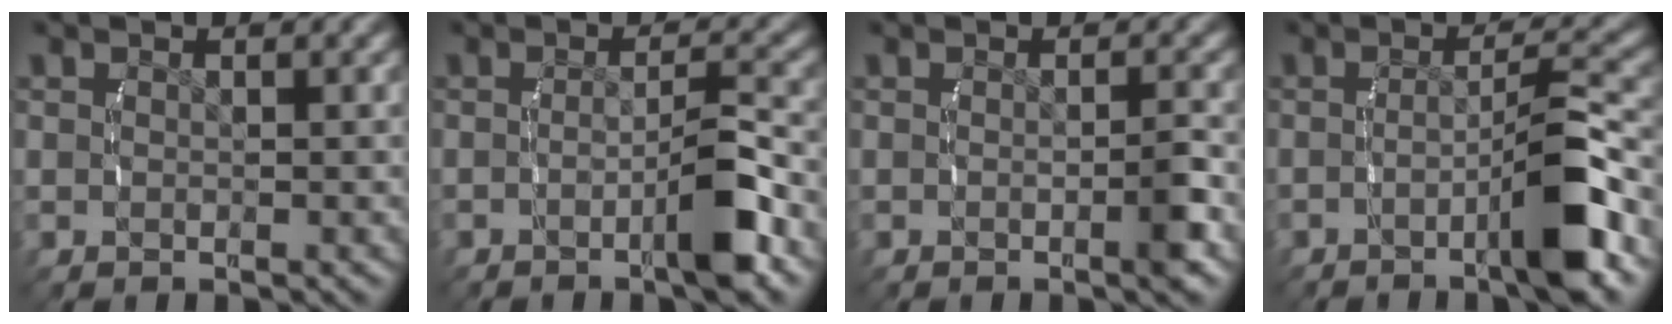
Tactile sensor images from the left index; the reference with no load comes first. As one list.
[{"total": 3.6, "force": [-1.6, 0.3, 3.2], "torque": [-0.046, 0.002, -0.031]}, {"total": 1.7, "force": [-0.7, 0.1, 1.6], "torque": [-0.025, 0.002, -0.014]}, {"total": 5.1, "force": [-2.4, 0.2, 4.5], "torque": [-0.067, 0.007, -0.042]}]